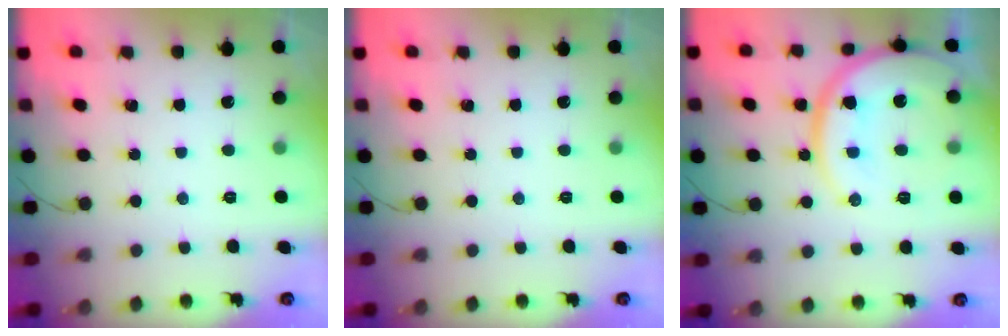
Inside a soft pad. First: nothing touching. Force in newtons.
{"total": 0.0}
{"total": 17.7, "press": 17.7, "slide": 1.8}